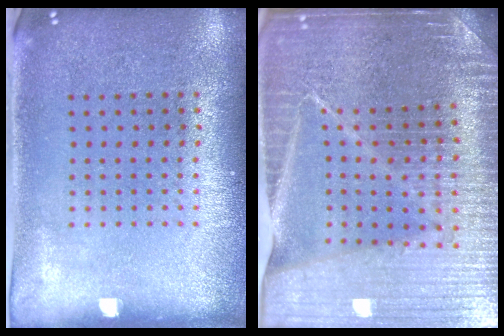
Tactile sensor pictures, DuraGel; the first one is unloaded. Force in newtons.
{"total": 5.0, "press": 4.7, "slide": 1.9}